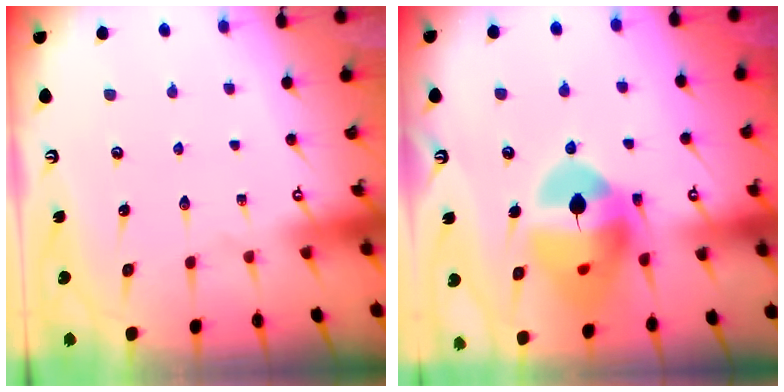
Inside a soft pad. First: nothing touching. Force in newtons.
{"total": 17.4, "press": 17.3, "slide": 1.9}